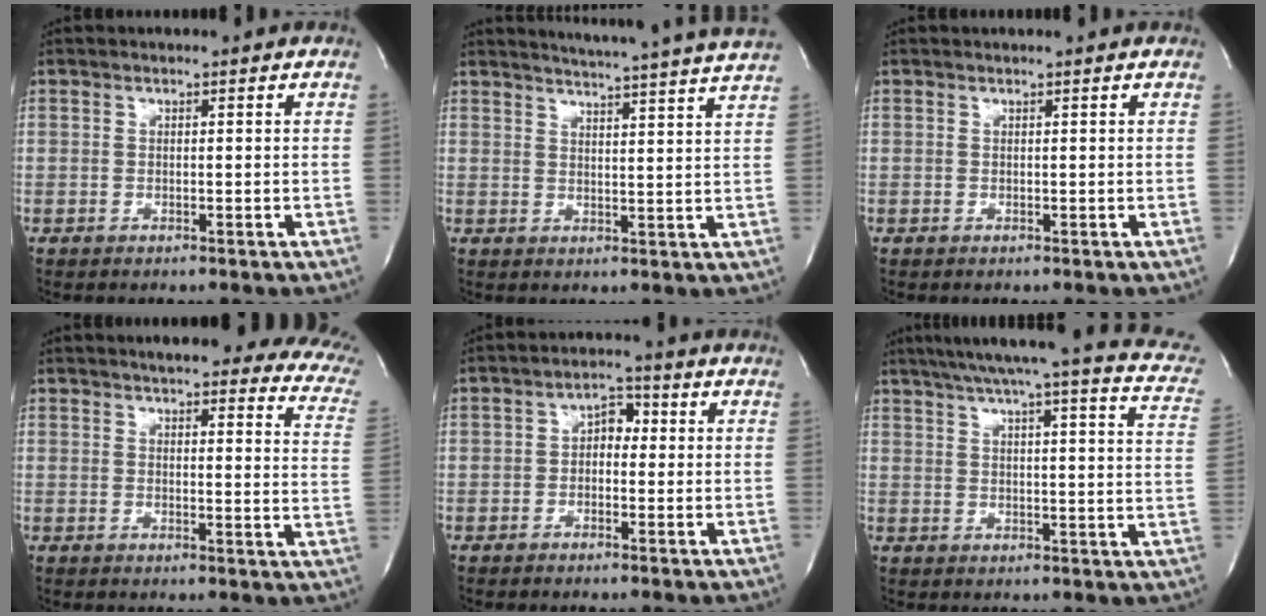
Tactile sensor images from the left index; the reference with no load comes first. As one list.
[{"total": 16.7, "force": [15.6, -1.9, 5.7], "torque": [-0.098, -0.056, 0.187]}, {"total": 0.5, "force": [0.5, 0.0, 0.1], "torque": [0.000, 0.002, 0.005]}, {"total": 19.0, "force": [15.4, 4.4, 10.2], "torque": [-0.112, -0.018, 0.156]}, {"total": 3.5, "force": [-0.2, 2.3, 2.7], "torque": [-0.042, 0.018, -0.009]}, {"total": 23.7, "force": [19.8, 2.1, 12.8], "torque": [-0.180, -0.020, 0.228]}]